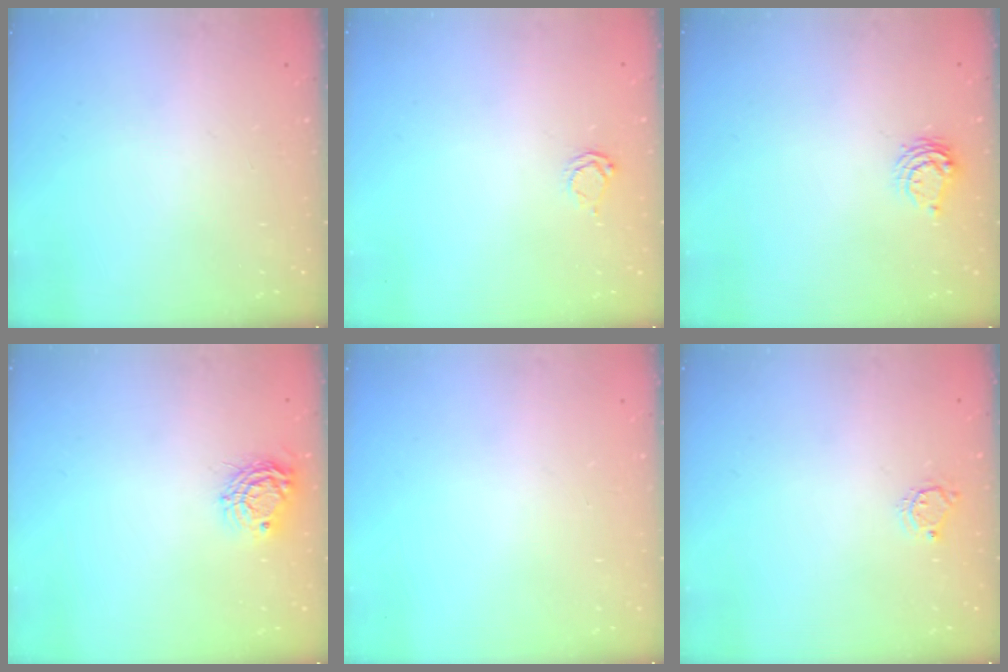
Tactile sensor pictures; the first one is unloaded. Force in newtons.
{"total": 2.5, "press": 2.4, "slide": 0.3}
{"total": 6.9, "press": 6.9, "slide": 0.7}
{"total": 8.8, "press": 8.8, "slide": 0.4}
{"total": 0.0}
{"total": 4.1, "press": 4.1, "slide": 0.3}